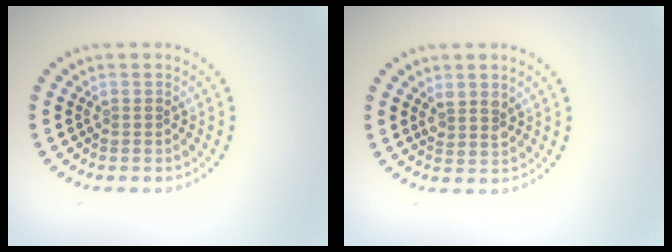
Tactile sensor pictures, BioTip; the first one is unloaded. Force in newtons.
{"total": 1.7, "press": 1.5, "slide": 0.8}